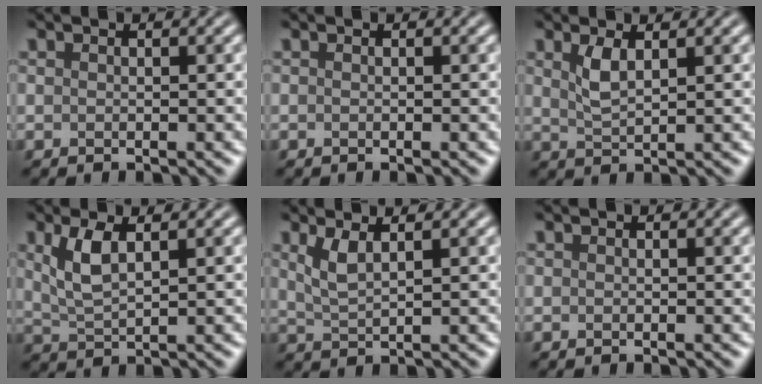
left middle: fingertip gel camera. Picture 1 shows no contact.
{"total": 0.0}
{"total": 2.2, "force": [1.1, 0.7, 1.7], "torque": [-0.040, -0.002, 0.025]}
{"total": 3.4, "force": [1.4, 1.3, 2.8], "torque": [-0.064, -0.001, 0.030]}
{"total": 2.3, "force": [1.2, 0.7, 1.8], "torque": [-0.041, -0.006, 0.029]}
{"total": 0.0}